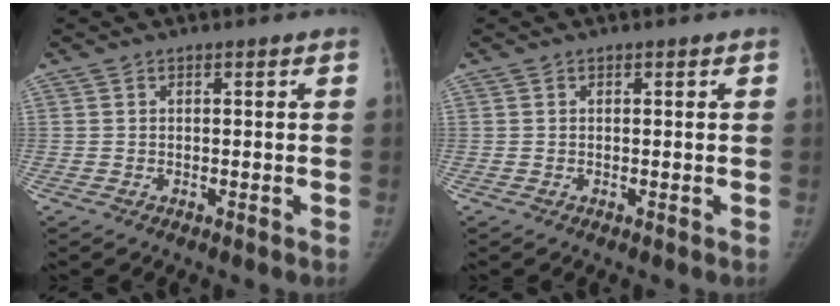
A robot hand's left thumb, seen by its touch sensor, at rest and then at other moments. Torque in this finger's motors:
{"motor_torque": [0.12, -0.01, -0.01, -0.24, 0.06]}